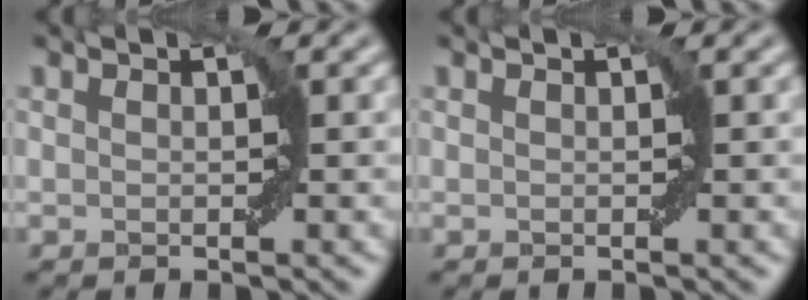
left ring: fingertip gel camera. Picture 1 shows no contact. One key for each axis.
{"total": 0.0}